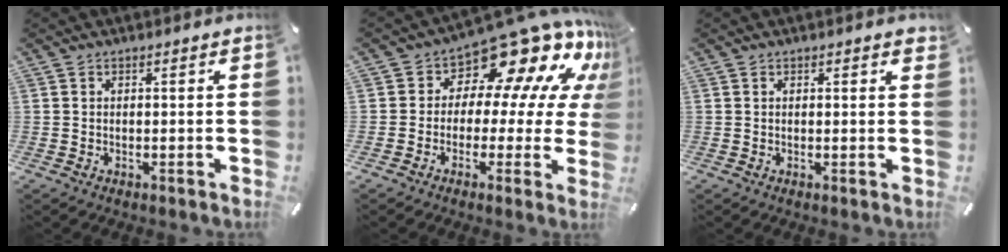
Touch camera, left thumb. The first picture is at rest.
{"total": 14.9, "force": [10.9, 7.1, 7.2], "torque": [-0.112, -0.105, 0.185]}
{"total": 0.8, "force": [0.5, 0.4, 0.5], "torque": [-0.001, -0.001, 0.006]}